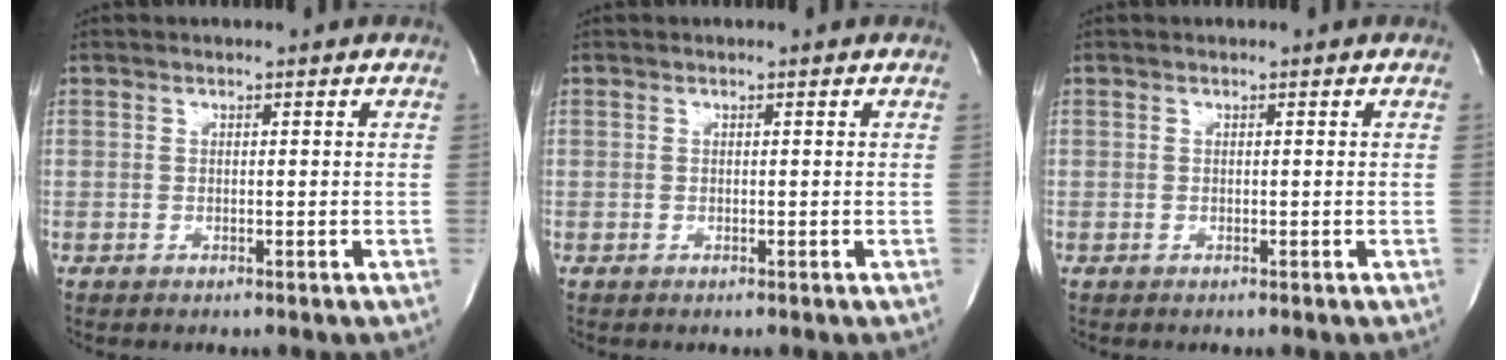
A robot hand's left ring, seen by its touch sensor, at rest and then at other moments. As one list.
[{"total": 0.0}, {"total": 0.0}]